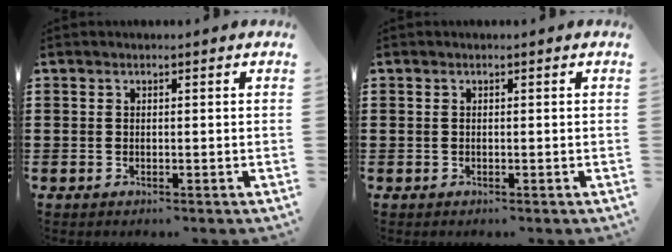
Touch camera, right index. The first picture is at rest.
{"total": 0.0}